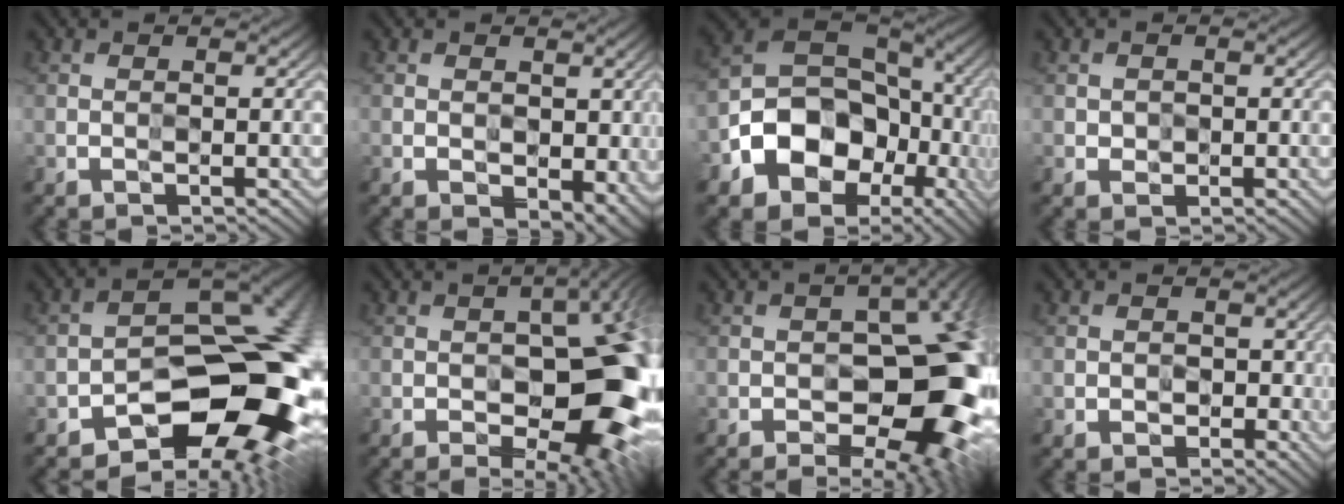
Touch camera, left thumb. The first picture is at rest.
{"total": 3.9, "force": [0.2, 2.9, 2.6], "torque": [-0.046, -0.020, 0.005]}
{"total": 15.5, "force": [-5.1, 11.6, 9.0], "torque": [-0.177, -0.046, -0.091]}
{"total": 1.0, "force": [0.1, 0.9, 0.2], "torque": [-0.005, -0.006, -0.001]}
{"total": 15.8, "force": [-5.9, 8.7, 11.8], "torque": [-0.121, -0.012, -0.093]}
{"total": 15.7, "force": [-3.5, 7.2, 13.5], "torque": [-0.165, -0.009, -0.044]}
{"total": 15.8, "force": [-4.7, 8.0, 12.7], "torque": [-0.146, -0.008, -0.067]}
{"total": 1.4, "force": [-0.2, 1.4, 0.3], "torque": [-0.002, -0.004, -0.004]}